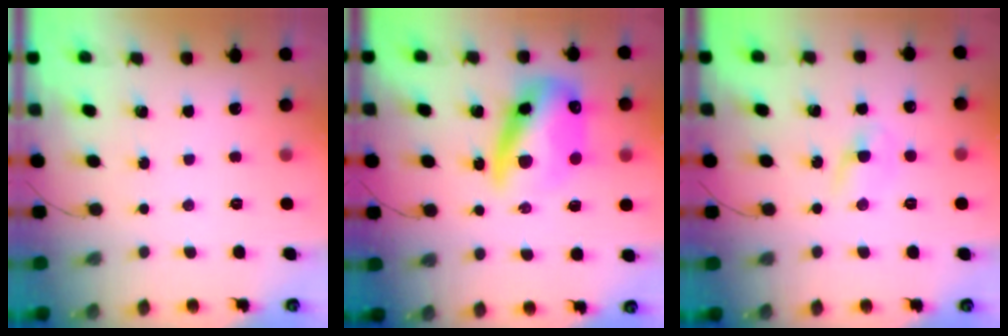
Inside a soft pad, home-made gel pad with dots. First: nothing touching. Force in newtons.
{"total": 16.1, "press": 15.6, "slide": 3.9}
{"total": 2.4, "press": 2.2, "slide": 1.0}